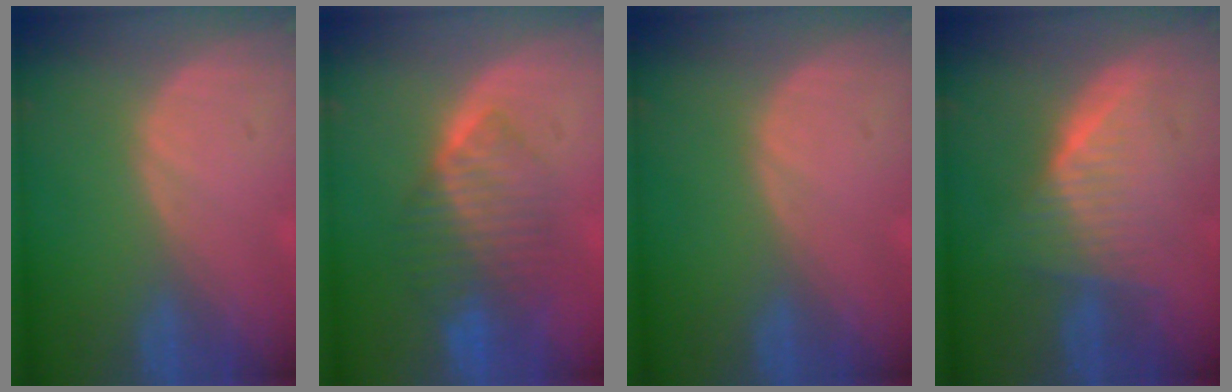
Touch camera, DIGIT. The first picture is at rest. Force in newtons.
{"total": 7.2, "press": 7.1, "slide": 1.0}
{"total": 0.0}
{"total": 6.4, "press": 6.2, "slide": 1.7}